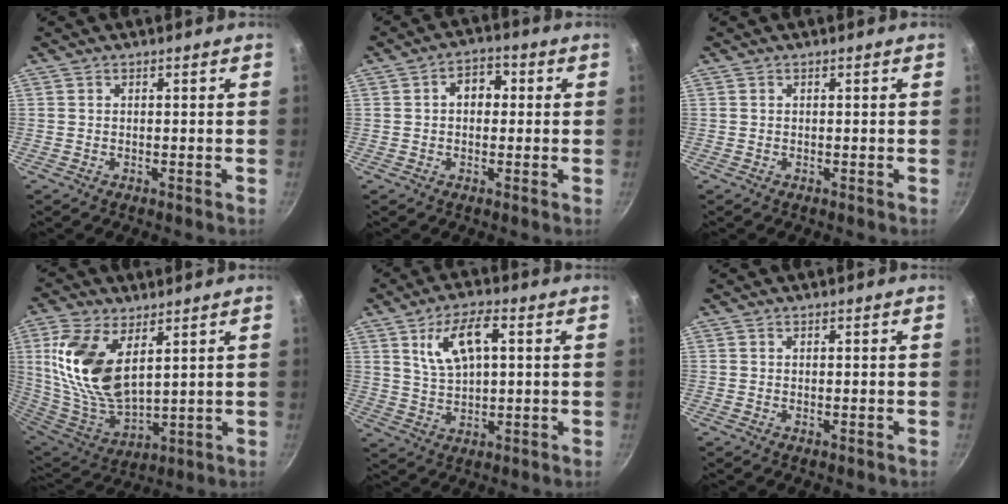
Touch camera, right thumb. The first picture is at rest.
{"total": 5.3, "force": [0.6, 3.9, 3.6], "torque": [-0.021, 0.017, 0.001]}
{"total": 0.0}
{"total": 17.7, "force": [6.1, 9.4, 13.7], "torque": [-0.272, -0.039, 0.131]}
{"total": 9.7, "force": [3.1, 4.5, 8.0], "torque": [-0.133, 0.003, 0.063]}
{"total": 0.0}